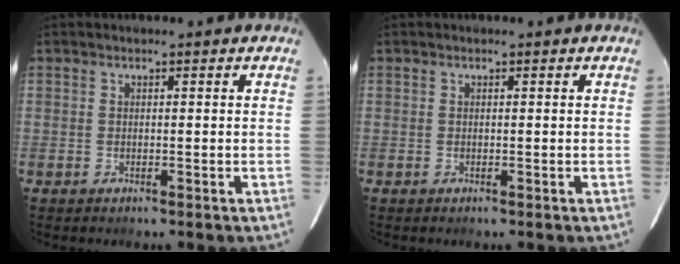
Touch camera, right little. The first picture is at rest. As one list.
[{"total": 0.0}]